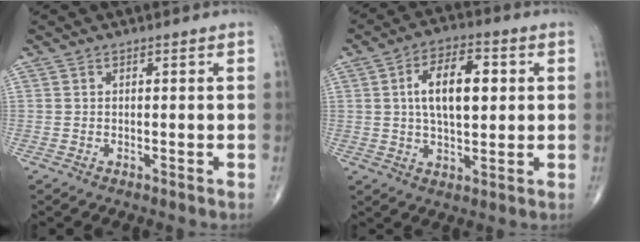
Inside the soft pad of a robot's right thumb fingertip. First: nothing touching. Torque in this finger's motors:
{"motor_torque": [-0.56, 0.51, 1.02, 0.30, 0.12]}